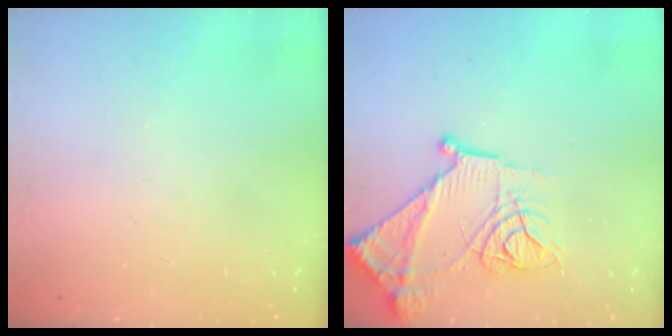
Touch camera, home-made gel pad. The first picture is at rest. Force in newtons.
{"total": 15.5, "press": 15.4, "slide": 1.4}